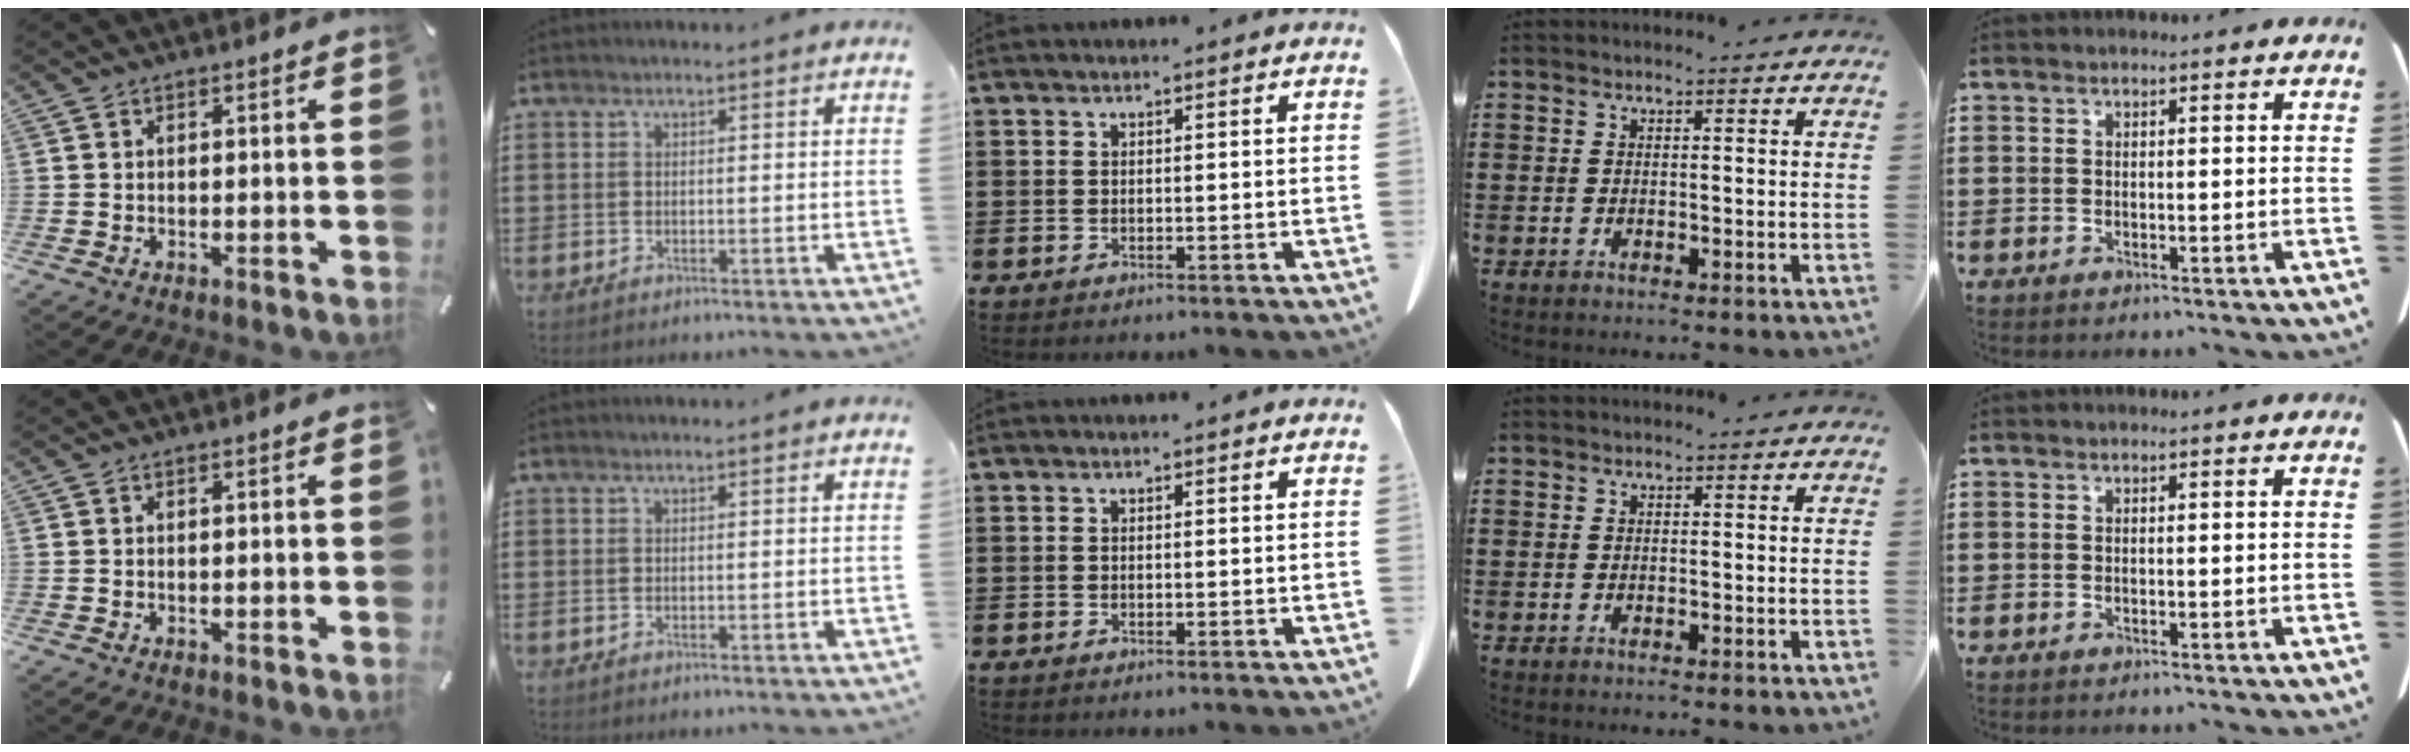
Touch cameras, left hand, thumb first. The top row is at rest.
{}